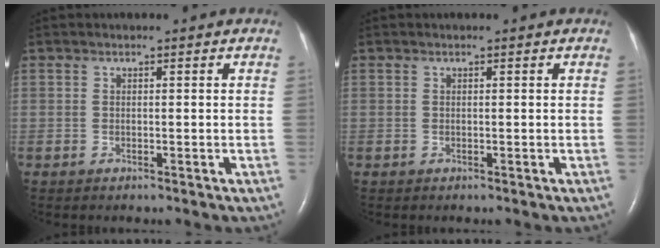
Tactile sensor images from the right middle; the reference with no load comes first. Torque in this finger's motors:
{"motor_torque": [0.00, 0.00, 0.00, 0.00]}